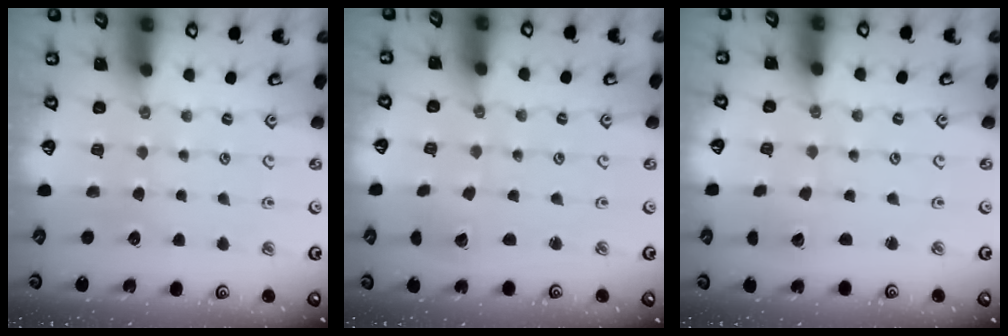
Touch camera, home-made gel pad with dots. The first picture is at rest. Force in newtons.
{"total": 2.1, "press": 2.1, "slide": 0.1}
{"total": 1.5, "press": 1.5, "slide": 0.0}